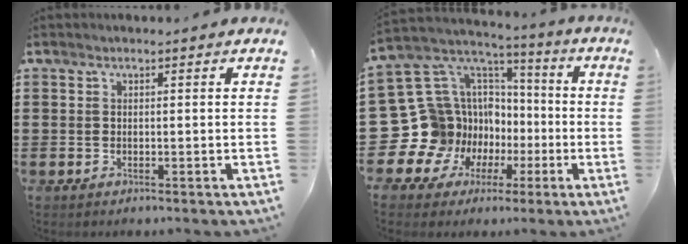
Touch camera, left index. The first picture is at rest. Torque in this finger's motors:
{"motor_torque": [1.17, 0.96, 0.33, 0.00]}